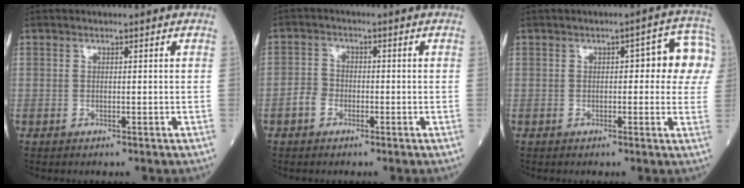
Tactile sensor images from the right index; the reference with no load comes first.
{"total": 2.7, "force": [-1.3, 2.1, 1.1], "torque": [-0.018, 0.007, -0.029]}
{"total": 8.5, "force": [1.6, 3.1, 7.8], "torque": [-0.076, 0.032, 0.013]}